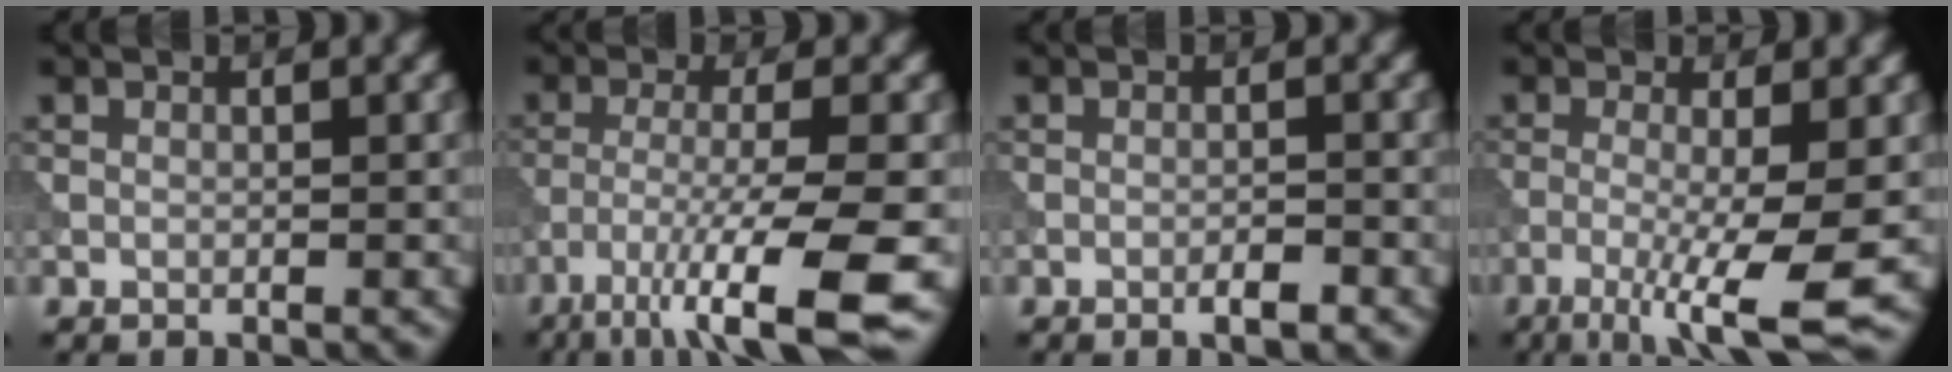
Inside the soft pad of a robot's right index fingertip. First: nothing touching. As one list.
[{"total": 10.2, "force": [-5.6, 1.8, 8.3], "torque": [-0.135, -0.010, -0.097]}, {"total": 1.6, "force": [-1.0, 0.3, 1.3], "torque": [-0.017, 0.002, -0.016]}, {"total": 7.8, "force": [-2.8, 1.3, 7.2], "torque": [-0.116, -0.008, -0.051]}]